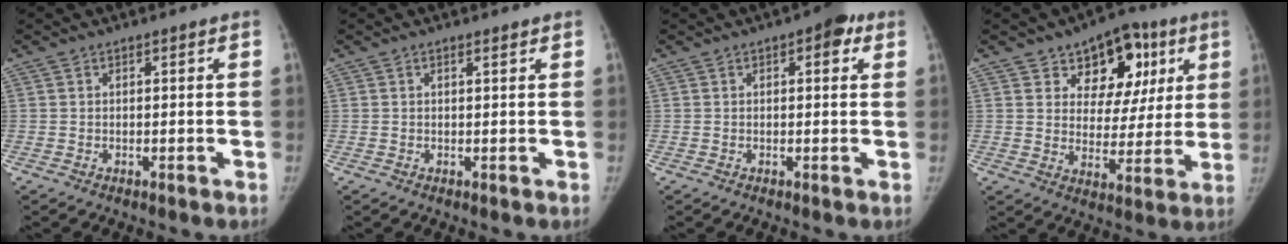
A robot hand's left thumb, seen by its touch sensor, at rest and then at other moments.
{"total": 0.8, "force": [0.6, 0.2, 0.5], "torque": [-0.009, -0.003, 0.012]}
{"total": 4.5, "force": [2.0, 2.0, 3.5], "torque": [-0.030, 0.000, 0.017]}
{"total": 14.4, "force": [6.9, 9.7, 8.0], "torque": [-0.050, -0.019, 0.102]}